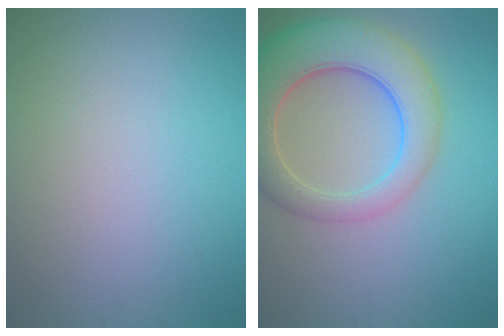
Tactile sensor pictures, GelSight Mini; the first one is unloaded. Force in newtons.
{"total": 8.6, "press": 8.5, "slide": 0.7}